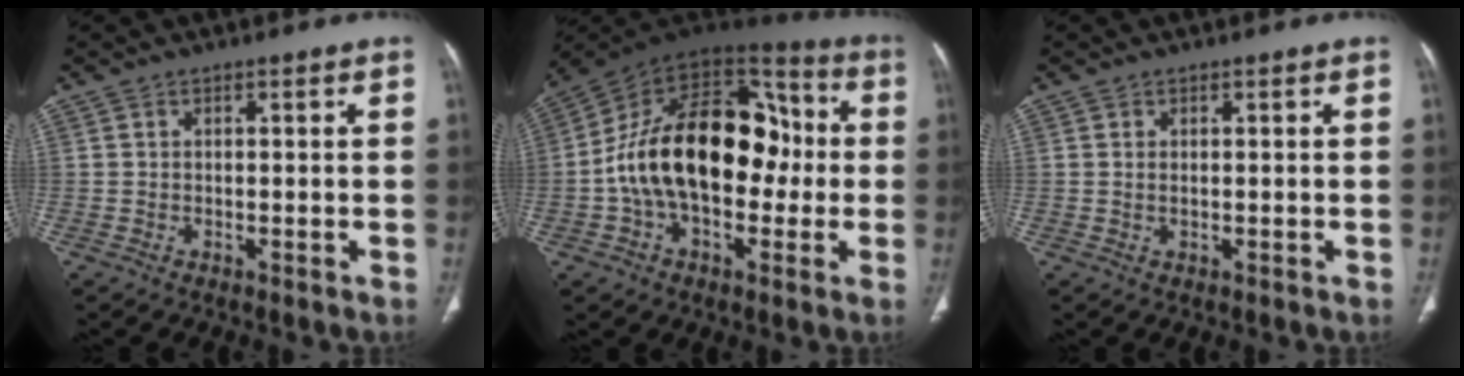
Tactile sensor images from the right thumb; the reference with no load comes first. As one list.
[{"total": 24.8, "force": [-1.0, 15.1, 19.6], "torque": [-0.312, 0.051, -0.017]}, {"total": 0.6, "force": [0.1, 0.3, 0.6], "torque": [-0.016, 0.002, 0.004]}]